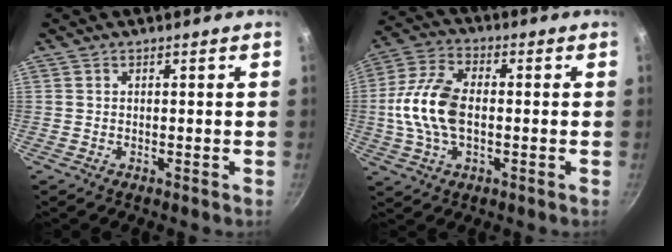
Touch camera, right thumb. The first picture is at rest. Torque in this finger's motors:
{"motor_torque": [2.52, 2.49, 1.46, -1.31, 0.45]}